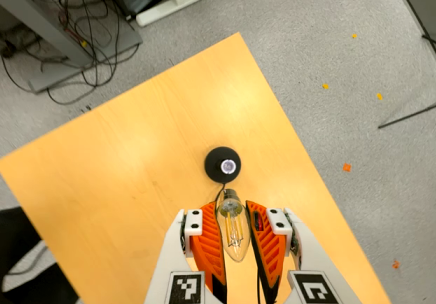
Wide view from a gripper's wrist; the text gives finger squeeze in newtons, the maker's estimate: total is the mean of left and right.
{"total": 20.3, "left": 22.1, "right": 18.5}